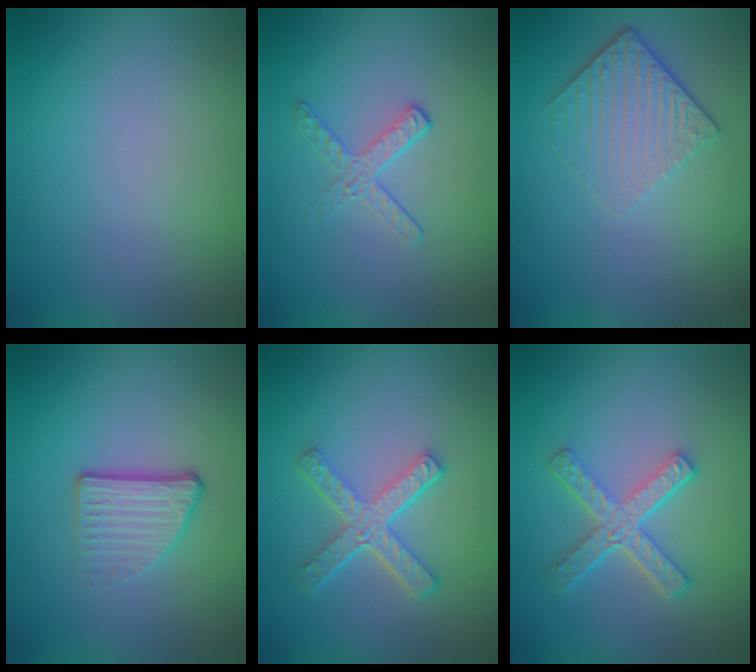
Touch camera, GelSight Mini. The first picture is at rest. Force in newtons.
{"total": 1.9, "press": 1.1, "slide": 1.6}
{"total": 4.2, "press": 2.8, "slide": 3.1}
{"total": 3.6, "press": 2.3, "slide": 2.7}
{"total": 4.6, "press": 3.3, "slide": 3.2}
{"total": 4.6, "press": 3.3, "slide": 3.2}